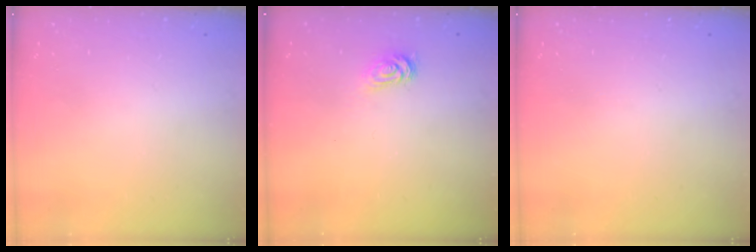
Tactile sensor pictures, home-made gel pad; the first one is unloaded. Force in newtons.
{"total": 2.6, "press": 2.6, "slide": 0.4}
{"total": 0.0}